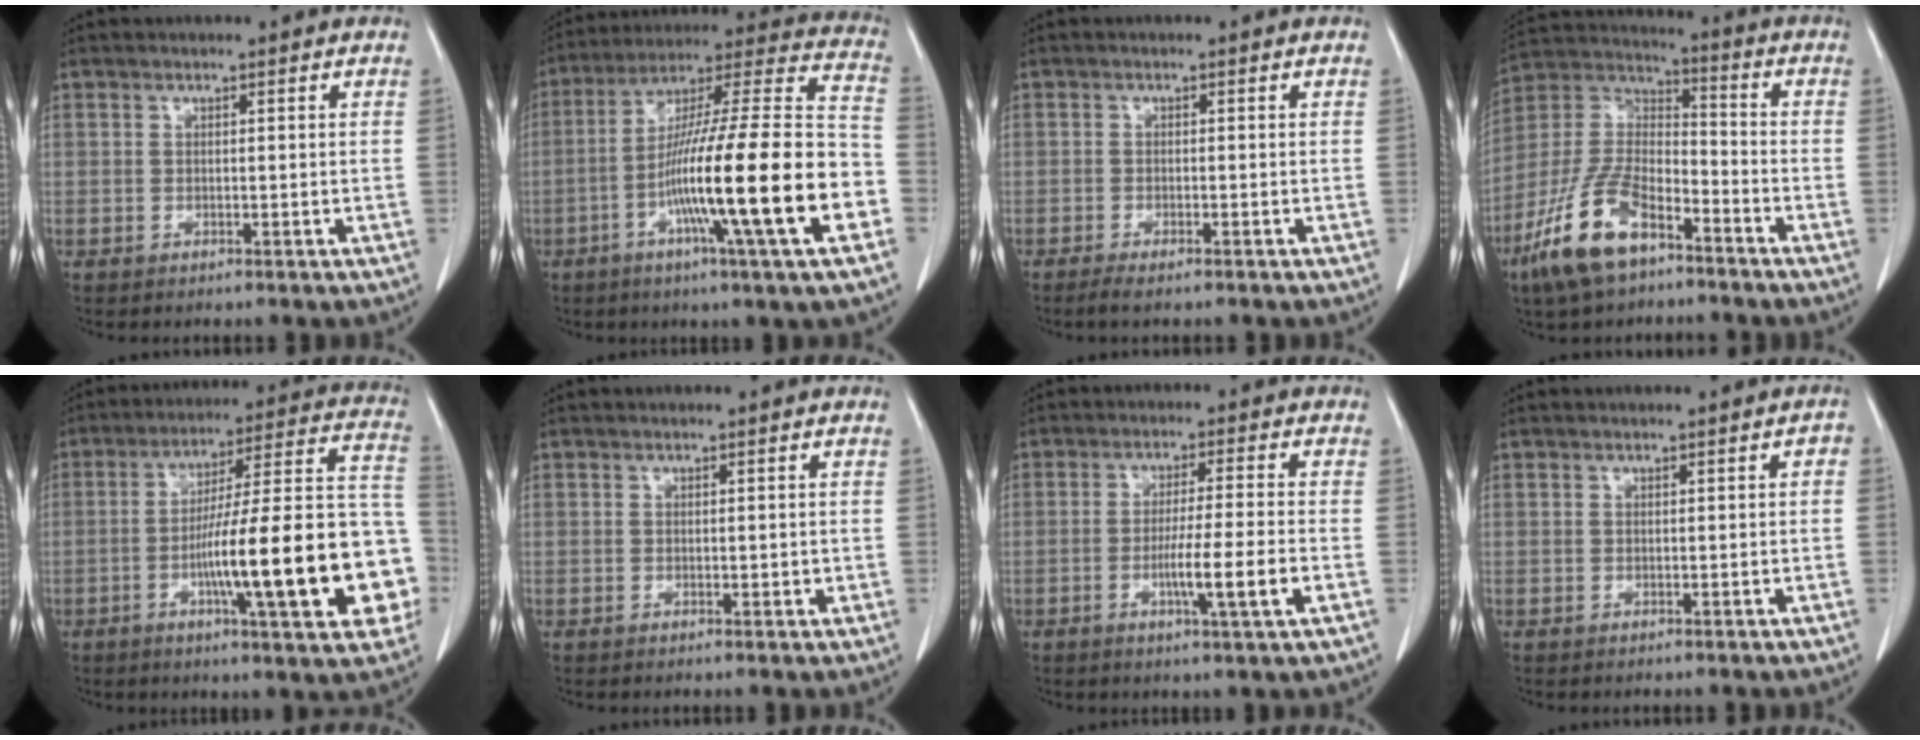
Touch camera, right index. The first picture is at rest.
{"total": 24.4, "force": [-7.5, 0.3, 23.2], "torque": [-0.342, -0.011, -0.133]}
{"total": 2.6, "force": [-2.0, 0.3, 1.6], "torque": [-0.025, -0.006, -0.030]}
{"total": 14.6, "force": [-9.1, 5.7, 9.9], "torque": [-0.217, -0.002, -0.178]}
{"total": 23.6, "force": [-6.1, 2.7, 22.7], "torque": [-0.252, 0.025, -0.082]}
{"total": 0.9, "force": [0.0, 0.5, 0.8], "torque": [-0.006, 0.000, 0.004]}
{"total": 7.7, "force": [-2.3, -0.7, 7.3], "torque": [-0.119, -0.013, -0.039]}
{"total": 0.8, "force": [0.0, 0.4, 0.7], "torque": [-0.001, 0.003, -0.001]}